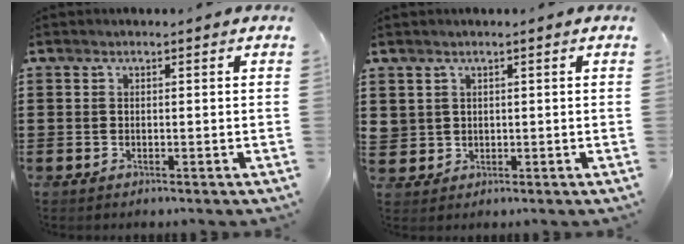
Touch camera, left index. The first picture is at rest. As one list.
[{"total": 1.7, "force": [0.8, 1.5, 0.1], "torque": [-0.010, 0.007, 0.014]}]